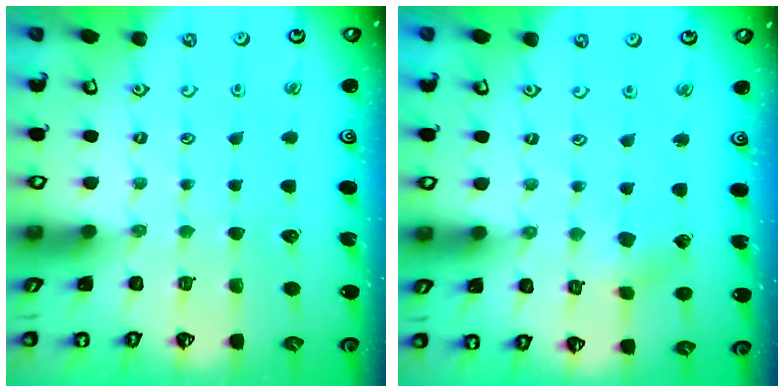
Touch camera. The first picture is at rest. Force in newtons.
{"total": 2.2, "press": 2.2, "slide": 0.2}